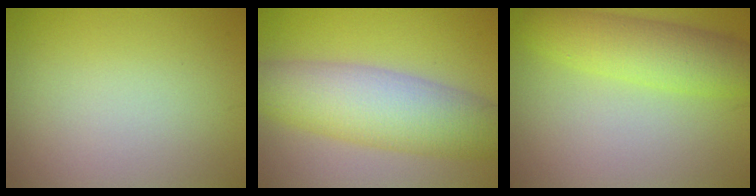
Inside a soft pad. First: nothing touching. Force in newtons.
{"total": 8.8, "press": 8.8, "slide": 0.4}
{"total": 5.6, "press": 5.6, "slide": 0.2}